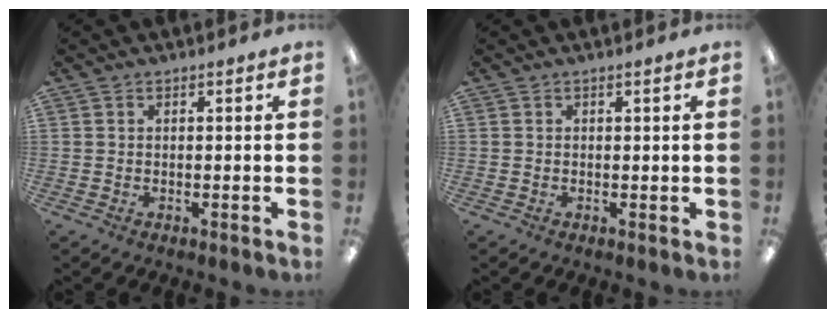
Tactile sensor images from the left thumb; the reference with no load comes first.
{"total": 0.0}